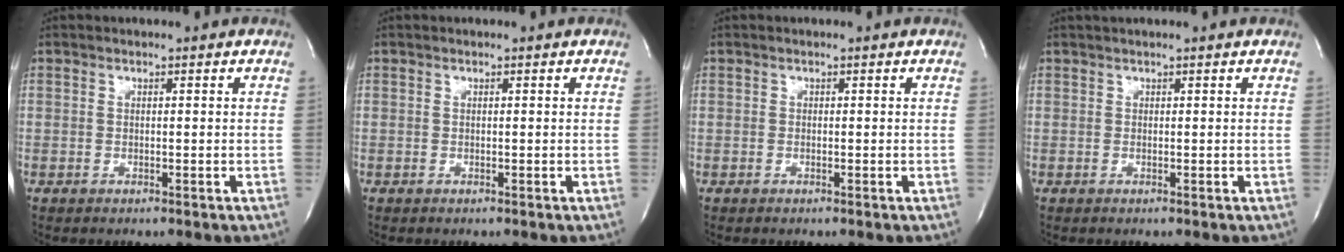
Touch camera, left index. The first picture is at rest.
{"total": 0.0}
{"total": 0.0}
{"total": 2.0, "force": [1.8, -0.2, 0.9], "torque": [-0.012, 0.023, 0.031]}